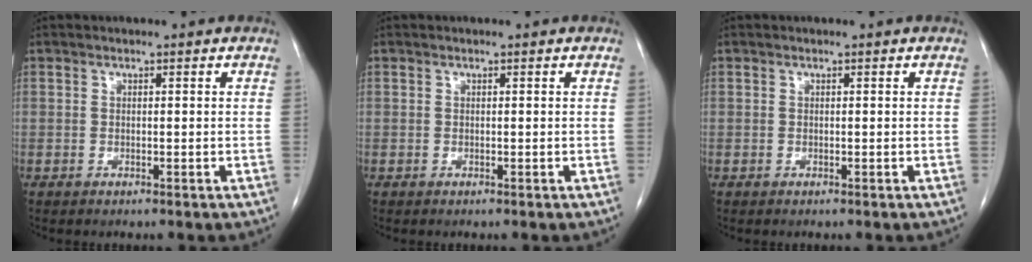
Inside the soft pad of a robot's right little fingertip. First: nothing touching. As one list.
[{"total": 0.0}, {"total": 0.0}]